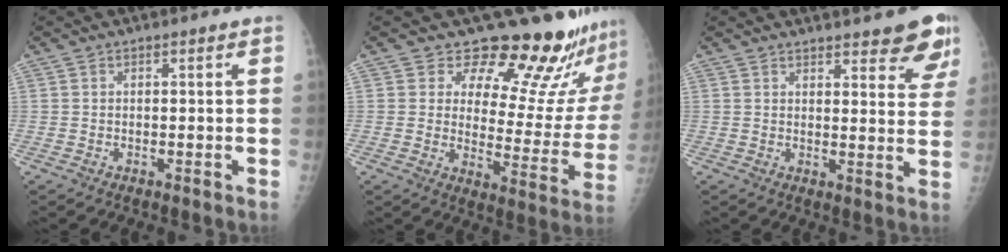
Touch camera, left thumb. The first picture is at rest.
{"total": 19.4, "force": [17.5, 5.8, 5.9], "torque": [-0.019, -0.149, 0.209]}
{"total": 10.9, "force": [9.0, 3.0, 5.4], "torque": [-0.029, -0.047, 0.095]}